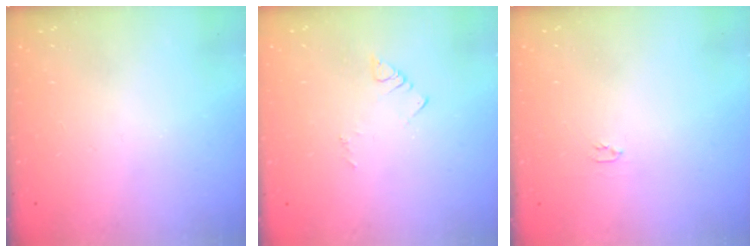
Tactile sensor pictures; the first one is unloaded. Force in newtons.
{"total": 3.7, "press": 3.7, "slide": 0.2}
{"total": 2.0, "press": 2.0, "slide": 0.3}